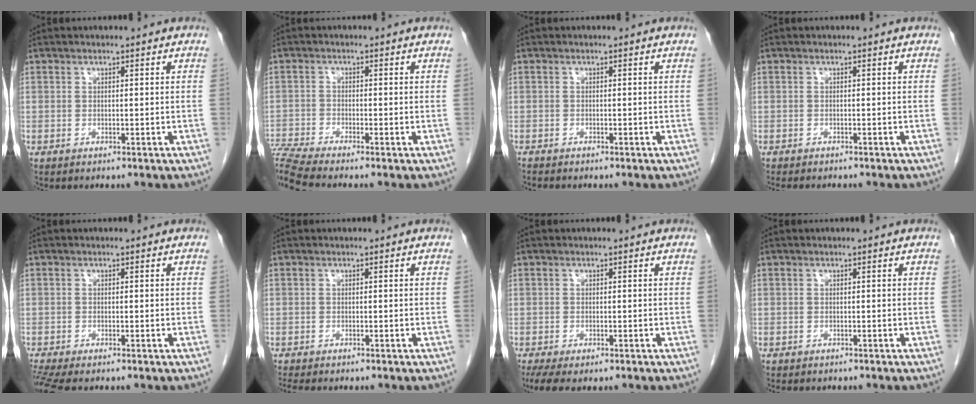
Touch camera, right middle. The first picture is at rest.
{"total": 6.4, "force": [-5.8, -1.4, 2.3], "torque": [-0.056, -0.007, -0.110]}
{"total": 1.1, "force": [-1.0, 0.0, 0.4], "torque": [-0.010, -0.002, -0.017]}
{"total": 4.2, "force": [-3.7, 0.9, 1.8], "torque": [-0.027, -0.010, -0.051]}
{"total": 4.2, "force": [-3.4, 0.9, 2.3], "torque": [-0.044, -0.012, -0.059]}
{"total": 4.0, "force": [-3.4, 0.8, 1.9], "torque": [-0.031, -0.012, -0.048]}
{"total": 5.6, "force": [-4.0, 2.0, 3.4], "torque": [-0.061, -0.017, -0.062]}
{"total": 3.5, "force": [-3.1, 1.1, 1.4], "torque": [-0.021, -0.008, -0.036]}